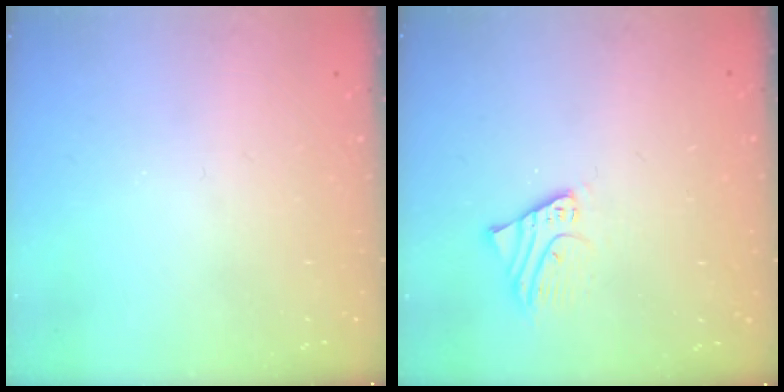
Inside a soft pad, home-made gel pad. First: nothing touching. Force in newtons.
{"total": 1.8, "press": 1.8, "slide": 0.1}